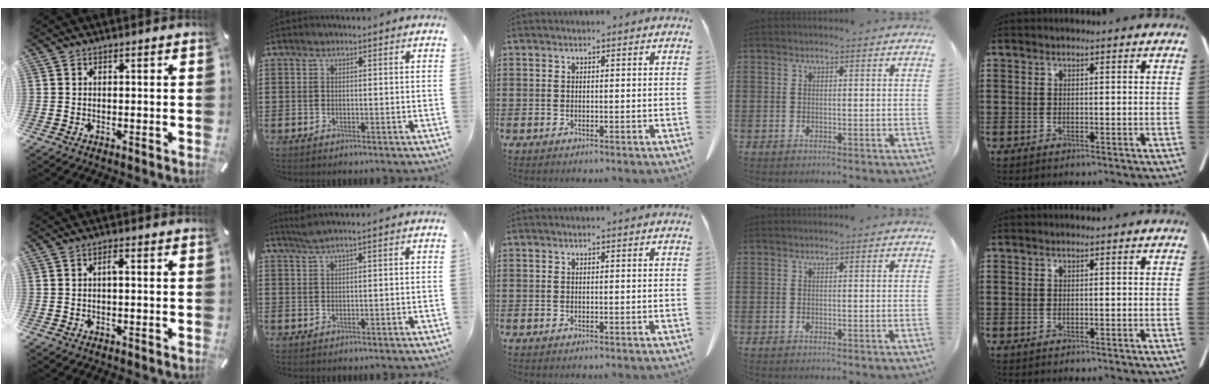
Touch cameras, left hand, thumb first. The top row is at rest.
{"thumb": {"total": 1.7, "force": [-0.1, 0.5, 1.6], "torque": [-0.033, 0.005, -0.004]}, "index": {"total": 1.7, "force": [1.1, -0.1, 1.3], "torque": [-0.027, -0.002, 0.021]}}